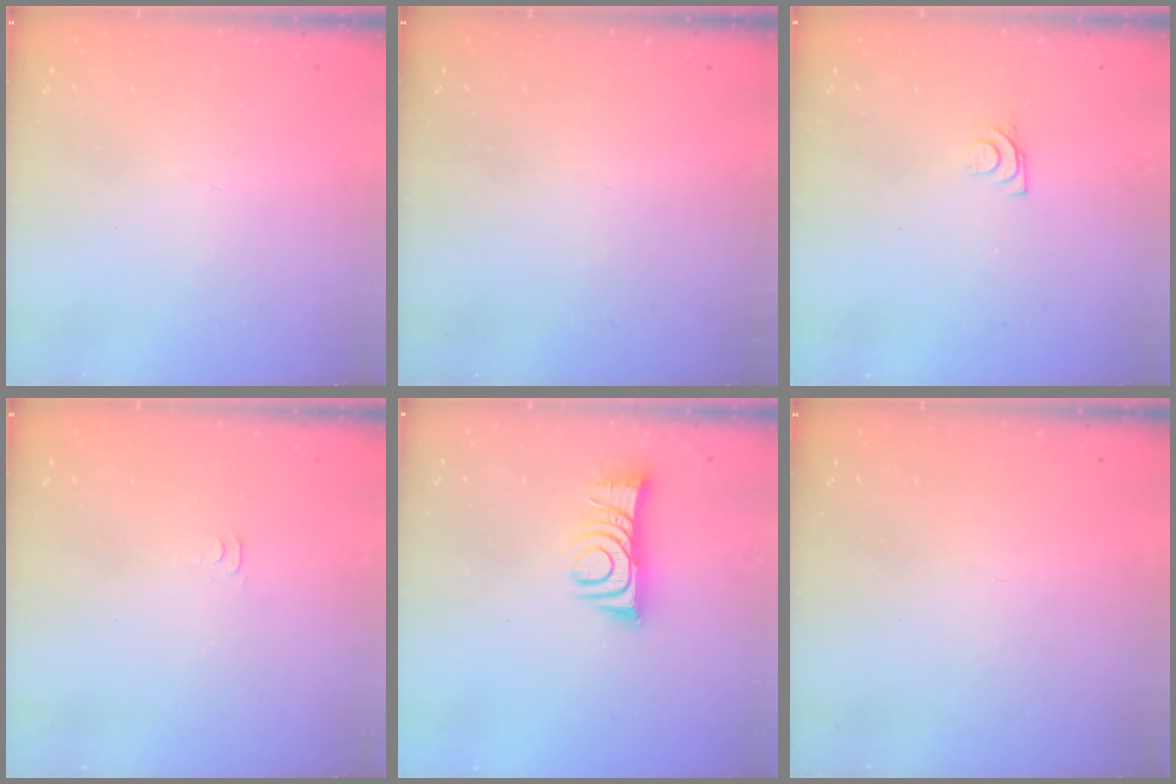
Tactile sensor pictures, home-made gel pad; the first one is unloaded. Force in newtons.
{"total": 0.0}
{"total": 6.5, "press": 6.5, "slide": 0.7}
{"total": 2.8, "press": 2.7, "slide": 0.5}
{"total": 10.2, "press": 10.2, "slide": 0.4}
{"total": 0.0}